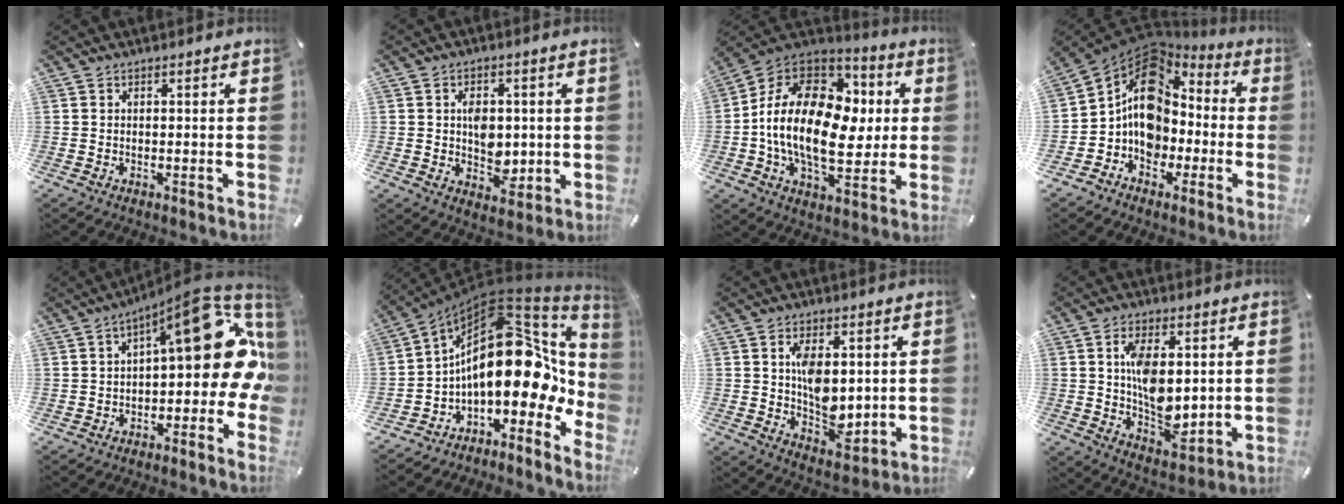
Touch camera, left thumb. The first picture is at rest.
{"total": 7.3, "force": [0.0, 5.8, 4.5], "torque": [-0.036, -0.001, -0.002]}
{"total": 21.3, "force": [-0.4, 14.1, 16.0], "torque": [-0.312, -0.001, -0.008]}
{"total": 13.1, "force": [-0.1, 11.3, 6.7], "torque": [-0.121, -0.005, 0.002]}
{"total": 18.4, "force": [4.6, 8.5, 15.6], "torque": [-0.179, -0.037, 0.075]}
{"total": 22.7, "force": [4.1, 13.6, 17.7], "torque": [-0.269, -0.056, 0.074]}
{"total": 10.0, "force": [1.5, 6.6, 7.5], "torque": [-0.106, -0.008, 0.025]}
{"total": 11.3, "force": [1.9, 6.9, 8.8], "torque": [-0.151, -0.010, 0.031]}